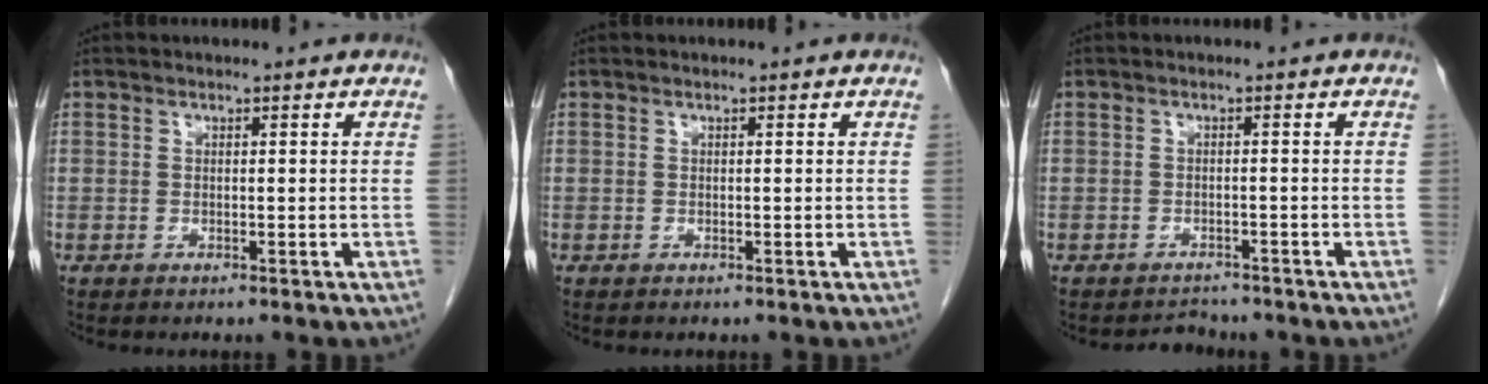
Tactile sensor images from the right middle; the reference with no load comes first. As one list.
[{"total": 0.0}, {"total": 2.1, "force": [-1.9, 0.7, -0.4], "torque": [0.003, -0.003, -0.029]}]